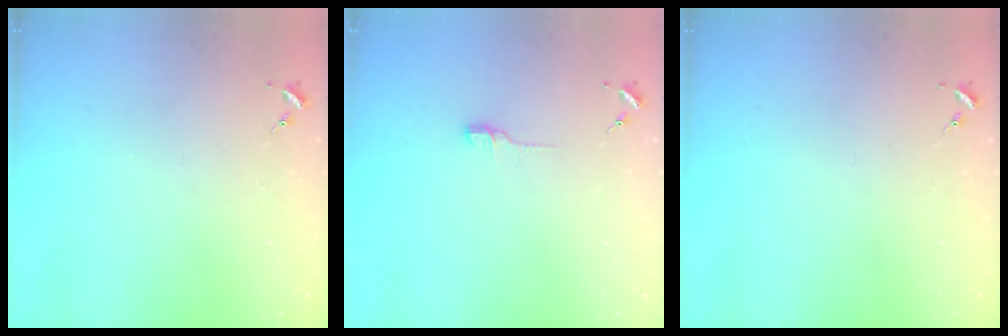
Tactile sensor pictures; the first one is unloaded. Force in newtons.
{"total": 6.1, "press": 6.1, "slide": 0.6}
{"total": 0.0}